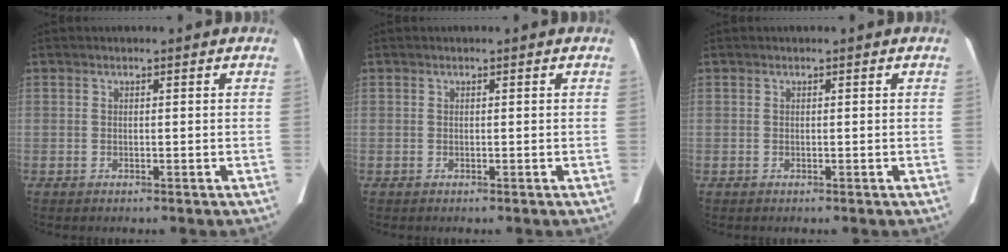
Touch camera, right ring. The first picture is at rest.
{"total": 0.0}
{"total": 0.0}